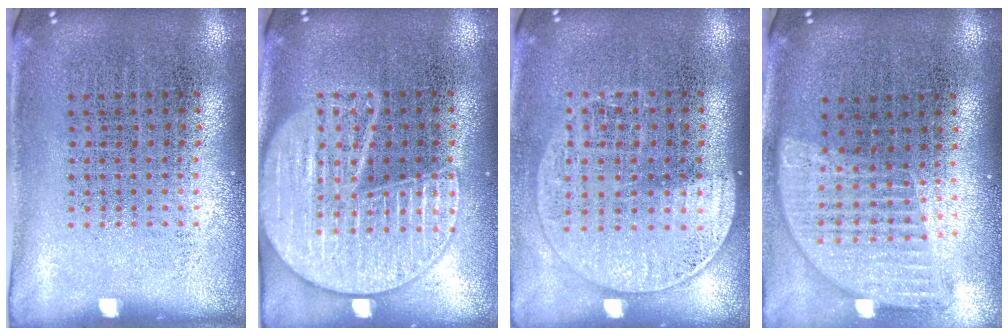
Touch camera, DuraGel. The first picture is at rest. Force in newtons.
{"total": 2.7, "press": 2.7, "slide": 0.2}
{"total": 1.5, "press": 1.3, "slide": 0.7}
{"total": 1.2, "press": 1.2, "slide": 0.5}